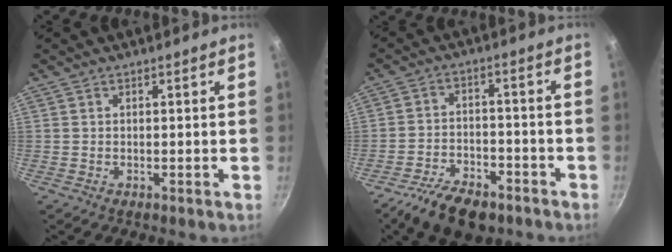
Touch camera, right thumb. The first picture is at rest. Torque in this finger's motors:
{"motor_torque": [0.01, 0.07, 0.47, -0.27, 0.18]}